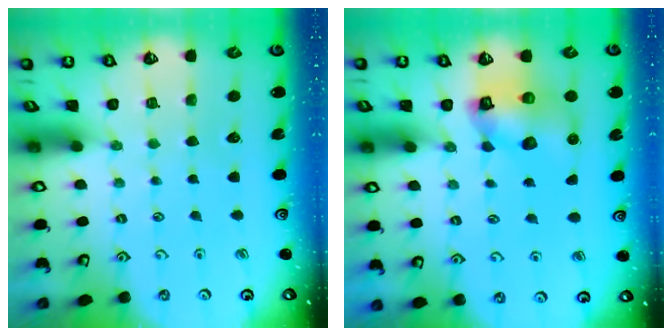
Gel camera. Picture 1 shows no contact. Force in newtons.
{"total": 10.6, "press": 10.4, "slide": 1.8}